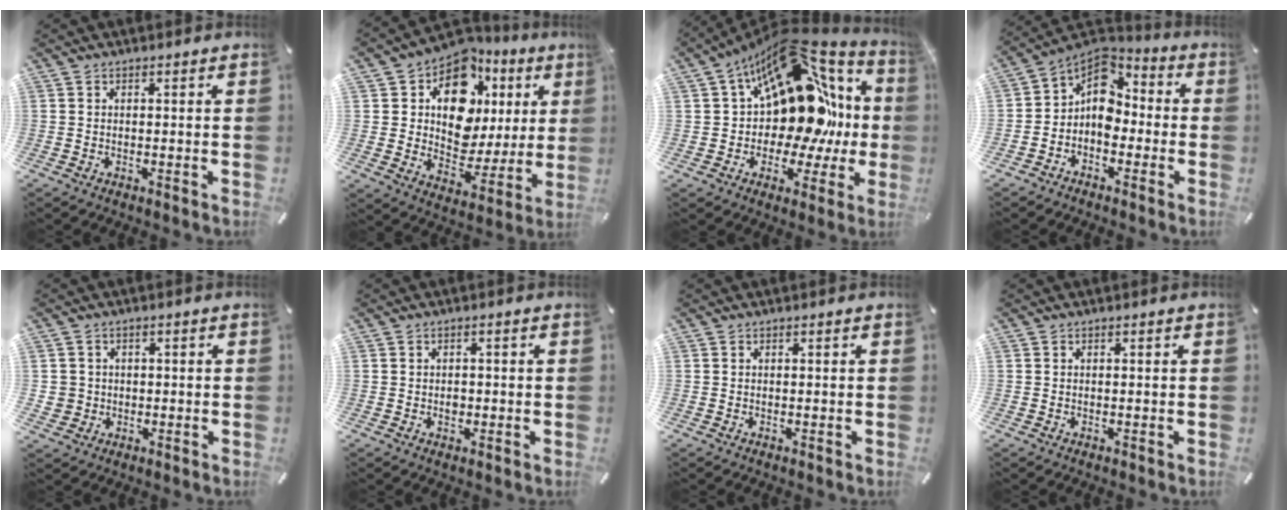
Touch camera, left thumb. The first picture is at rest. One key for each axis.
{"total": 15.3, "fx": 6.5, "fy": 10.9, "fz": 8.6, "tx": -0.133, "ty": -0.047, "tz": 0.118}
{"total": 22.1, "fx": 6.4, "fy": 14.3, "fz": 15.6, "tx": -0.229, "ty": -0.066, "tz": 0.120}
{"total": 8.5, "fx": -0.7, "fy": 7.0, "fz": 4.8, "tx": -0.088, "ty": 0.001, "tz": -0.014}
{"total": 4.0, "fx": -0.6, "fy": 3.9, "fz": 0.3, "tx": -0.002, "ty": 0.006, "tz": -0.010}
{"total": 1.8, "fx": -0.3, "fy": 1.4, "fz": 1.1, "tx": -0.024, "ty": 0.004, "tz": -0.006}
{"total": 0.0}
{"total": 0.0}